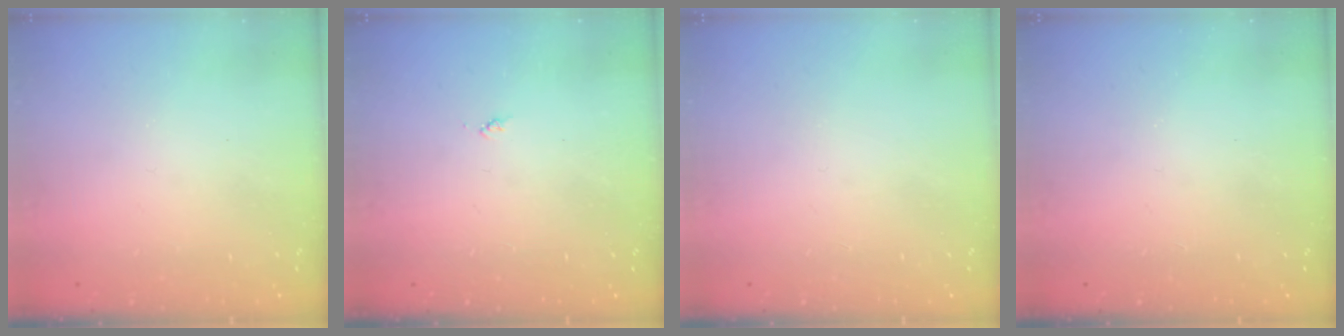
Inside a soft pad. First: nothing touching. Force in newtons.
{"total": 3.4, "press": 3.4, "slide": 0.5}
{"total": 0.0}
{"total": 1.7, "press": 1.7, "slide": 0.2}